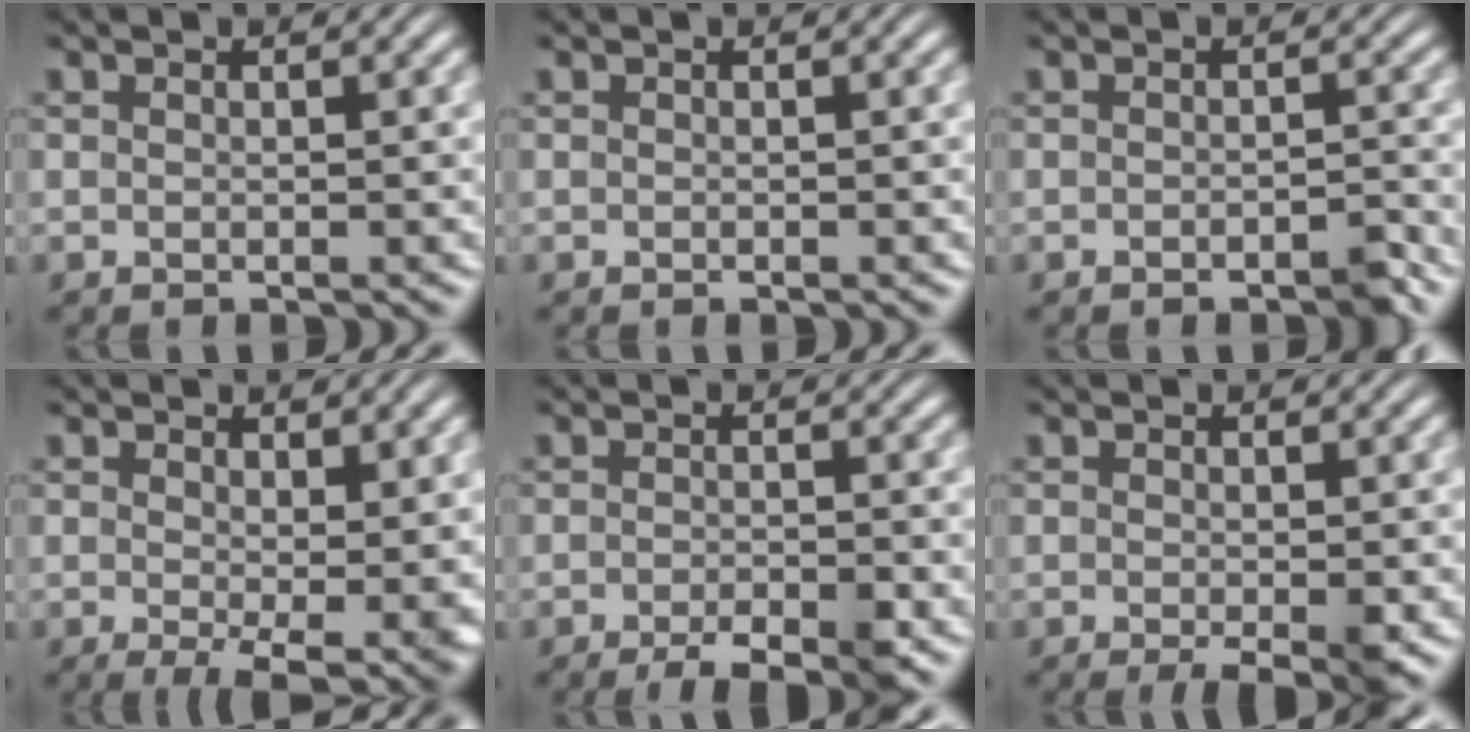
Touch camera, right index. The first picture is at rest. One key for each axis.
{"total": 0.0}
{"total": 1.8, "fx": -1.6, "fy": 0.3, "fz": 0.7, "tx": -0.011, "ty": 0.000, "tz": -0.028}
{"total": 6.0, "fx": -2.8, "fy": 2.3, "fz": 4.8, "tx": -0.064, "ty": -0.042, "tz": -0.026}
{"total": 3.6, "fx": -2.6, "fy": 1.0, "fz": 2.2, "tx": -0.028, "ty": -0.008, "tz": -0.044}
{"total": 2.7, "fx": -1.4, "fy": 0.8, "fz": 2.1, "tx": -0.027, "ty": -0.011, "tz": -0.019}